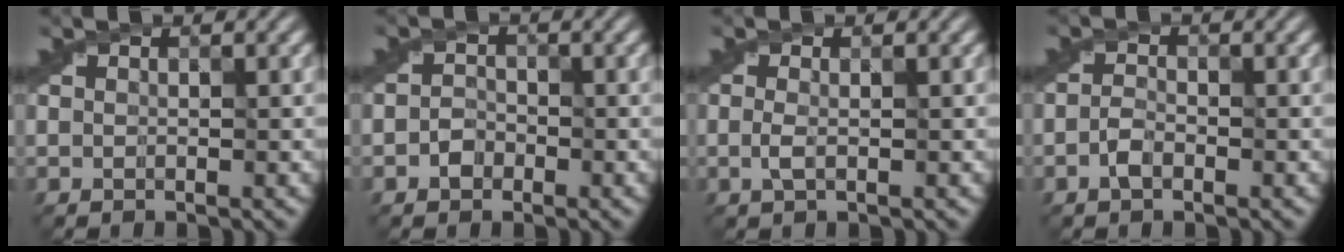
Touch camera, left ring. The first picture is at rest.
{"total": 1.4, "force": [-0.7, 1.1, 0.4], "torque": [-0.005, 0.006, -0.016]}
{"total": 1.0, "force": [-0.1, 0.4, 1.0], "torque": [-0.024, 0.000, -0.007]}
{"total": 1.3, "force": [-0.7, 0.7, 0.9], "torque": [-0.020, 0.004, -0.018]}